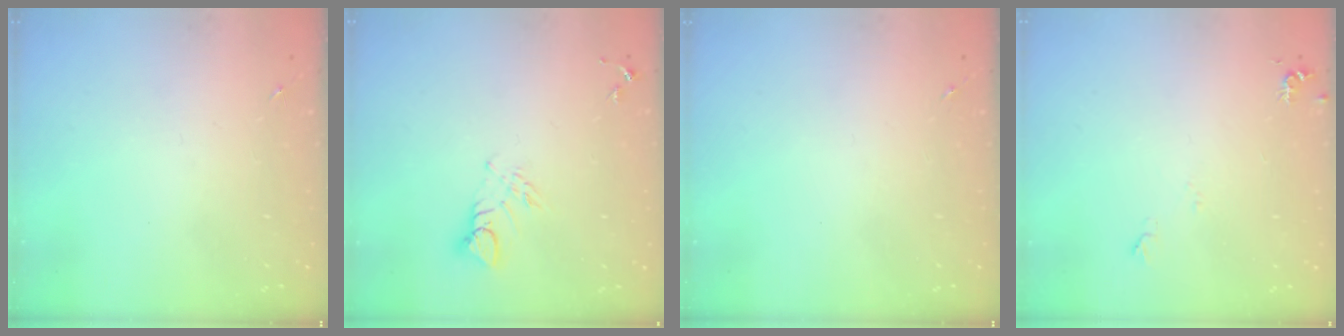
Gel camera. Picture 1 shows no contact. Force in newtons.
{"total": 5.3, "press": 5.2, "slide": 0.4}
{"total": 0.0}
{"total": 5.5, "press": 5.5, "slide": 0.7}